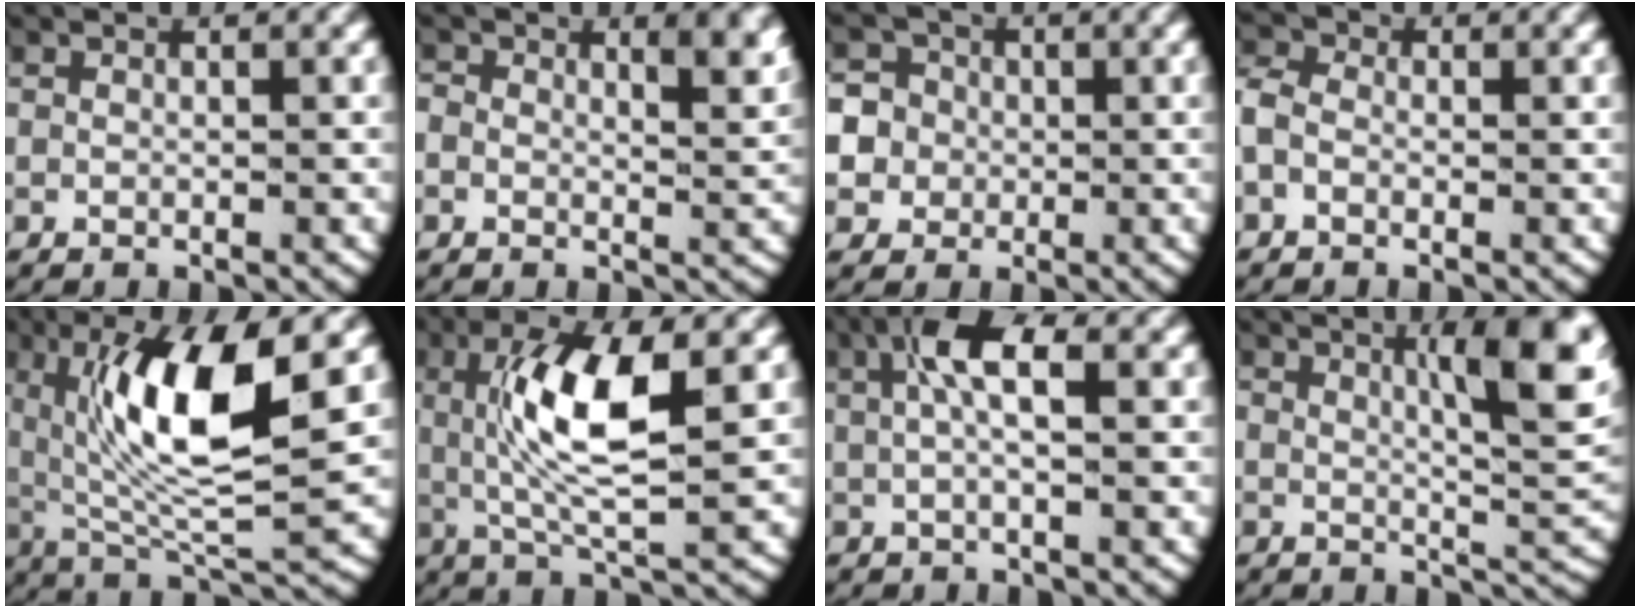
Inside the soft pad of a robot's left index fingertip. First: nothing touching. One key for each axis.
{"total": 3.1, "fx": 1.4, "fy": 1.6, "fz": 2.3, "tx": -0.041, "ty": -0.006, "tz": 0.019}
{"total": 8.9, "fx": -0.2, "fy": 8.3, "fz": 3.3, "tx": -0.098, "ty": -0.023, "tz": -0.007}
{"total": 3.2, "fx": -0.4, "fy": 2.7, "fz": 1.5, "tx": -0.047, "ty": 0.001, "tz": -0.014}
{"total": 10.6, "fx": 2.0, "fy": 4.0, "fz": 9.7, "tx": -0.198, "ty": -0.009, "tz": 0.044}
{"total": 7.5, "fx": 1.3, "fy": 2.0, "fz": 7.1, "tx": -0.153, "ty": -0.004, "tz": 0.029}
{"total": 4.9, "fx": 1.3, "fy": 1.7, "fz": 4.4, "tx": -0.091, "ty": 0.013, "tz": 0.016}
{"total": 8.6, "fx": 2.8, "fy": 2.6, "fz": 7.7, "tx": -0.100, "ty": 0.001, "tz": 0.041}